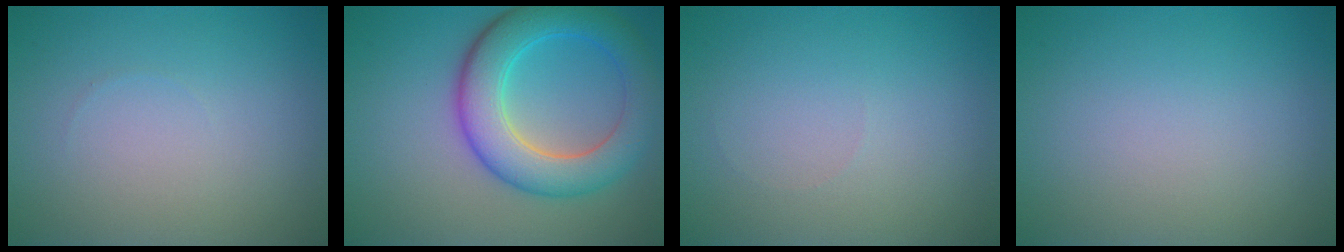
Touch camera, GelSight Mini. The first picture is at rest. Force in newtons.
{"total": 7.3, "press": 7.3, "slide": 0.2}
{"total": 0.0}
{"total": 0.0}